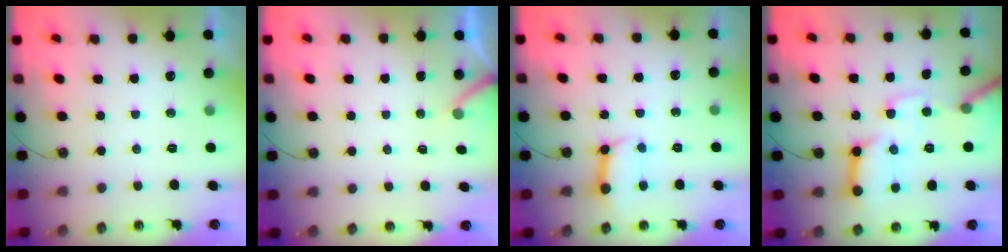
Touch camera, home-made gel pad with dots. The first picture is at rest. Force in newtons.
{"total": 2.5, "press": 2.5, "slide": 0.2}
{"total": 9.1, "press": 9.0, "slide": 1.2}
{"total": 17.8, "press": 17.7, "slide": 1.5}